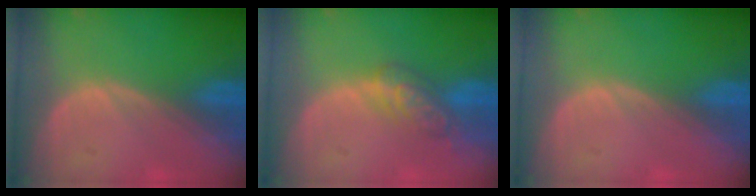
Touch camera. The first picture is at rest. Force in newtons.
{"total": 5.2, "press": 5.1, "slide": 1.3}
{"total": 0.0}